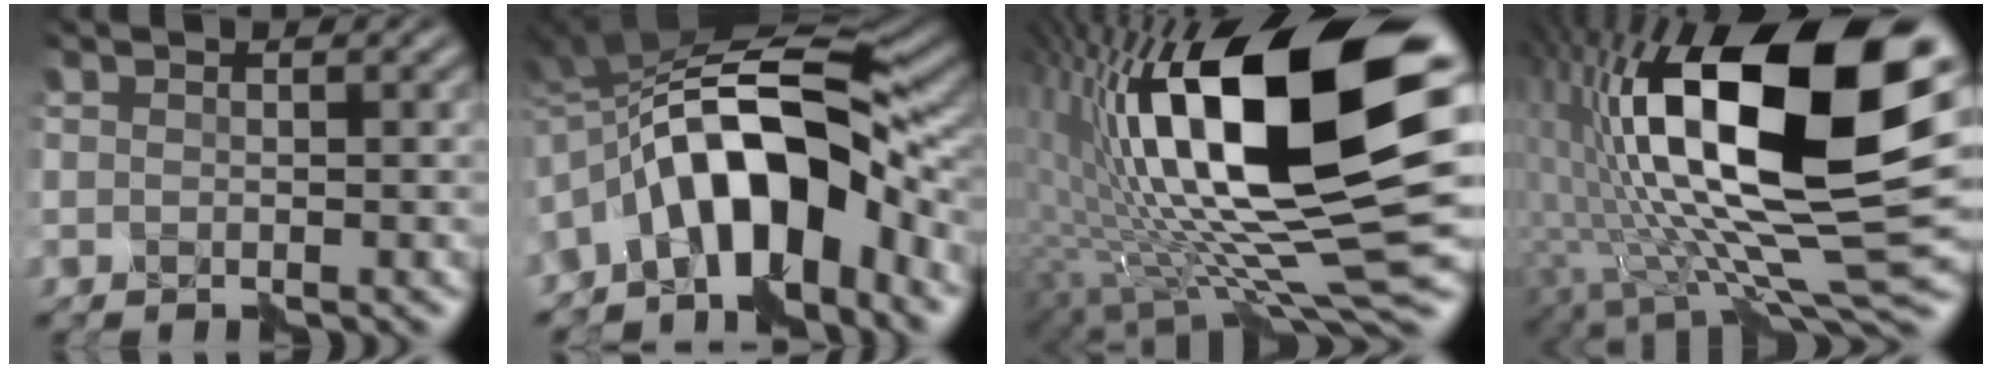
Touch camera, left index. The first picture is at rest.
{"total": 10.9, "force": [-3.6, 5.0, 9.0], "torque": [-0.133, 0.019, -0.071]}
{"total": 18.3, "force": [3.1, 5.2, 17.3], "torque": [-0.296, 0.002, 0.046]}
{"total": 17.7, "force": [4.4, 6.3, 16.0], "torque": [-0.284, 0.003, 0.072]}